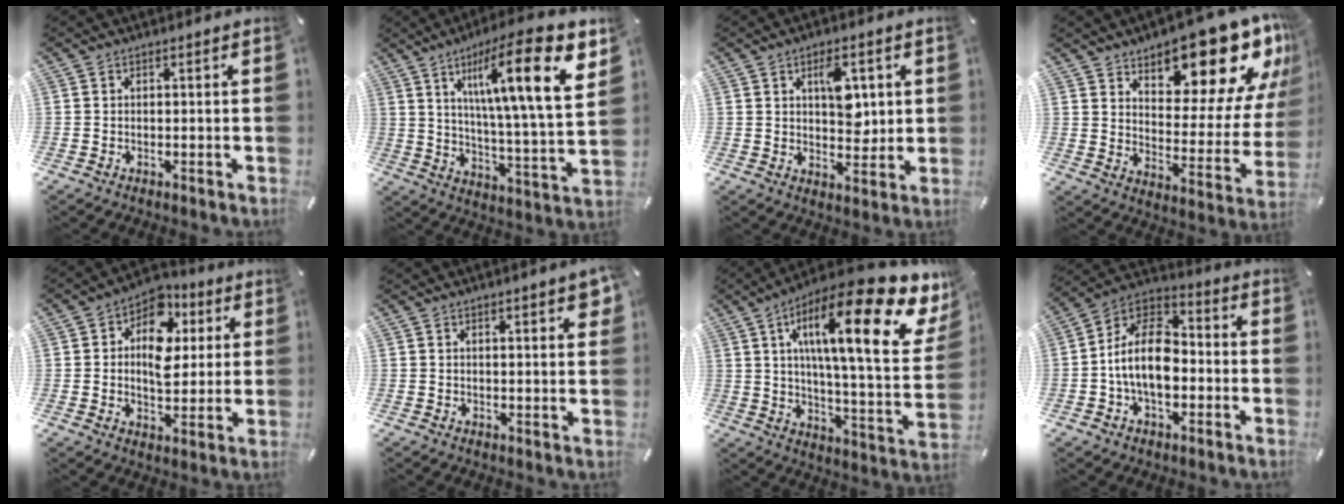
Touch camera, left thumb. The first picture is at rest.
{"total": 19.8, "force": [9.7, 4.0, 16.8], "torque": [-0.256, -0.047, 0.135]}
{"total": 8.1, "force": [2.6, 4.9, 5.9], "torque": [-0.077, -0.006, 0.038]}
{"total": 19.4, "force": [14.7, 8.2, 9.7], "torque": [-0.113, -0.124, 0.244]}
{"total": 11.9, "force": [2.9, 8.8, 7.4], "torque": [-0.100, -0.012, 0.052]}
{"total": 3.2, "force": [1.8, 0.6, 2.6], "torque": [-0.044, -0.002, 0.030]}
{"total": 24.1, "force": [12.2, 6.2, 19.8], "torque": [-0.305, -0.089, 0.188]}
{"total": 14.0, "force": [-2.9, 9.0, 10.3], "torque": [-0.208, 0.016, -0.055]}